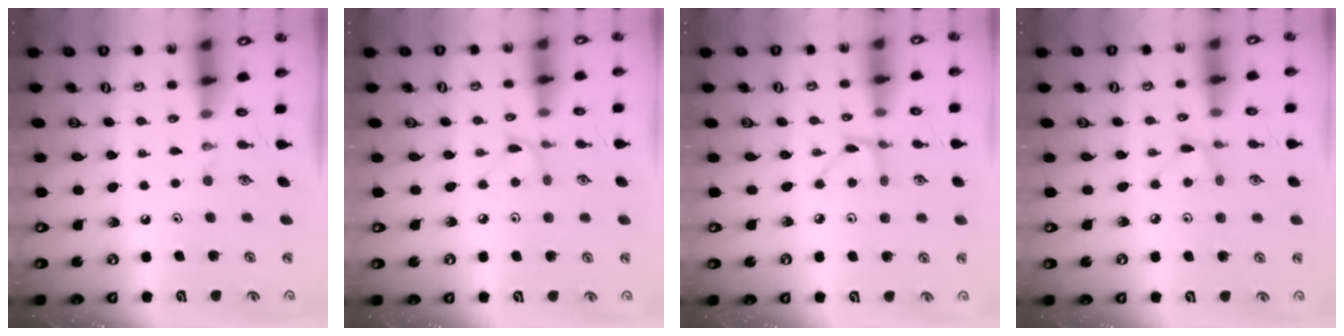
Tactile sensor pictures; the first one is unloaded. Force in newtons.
{"total": 3.0, "press": 3.0, "slide": 0.5}
{"total": 3.1, "press": 3.1, "slide": 0.4}
{"total": 3.5, "press": 3.5, "slide": 0.4}